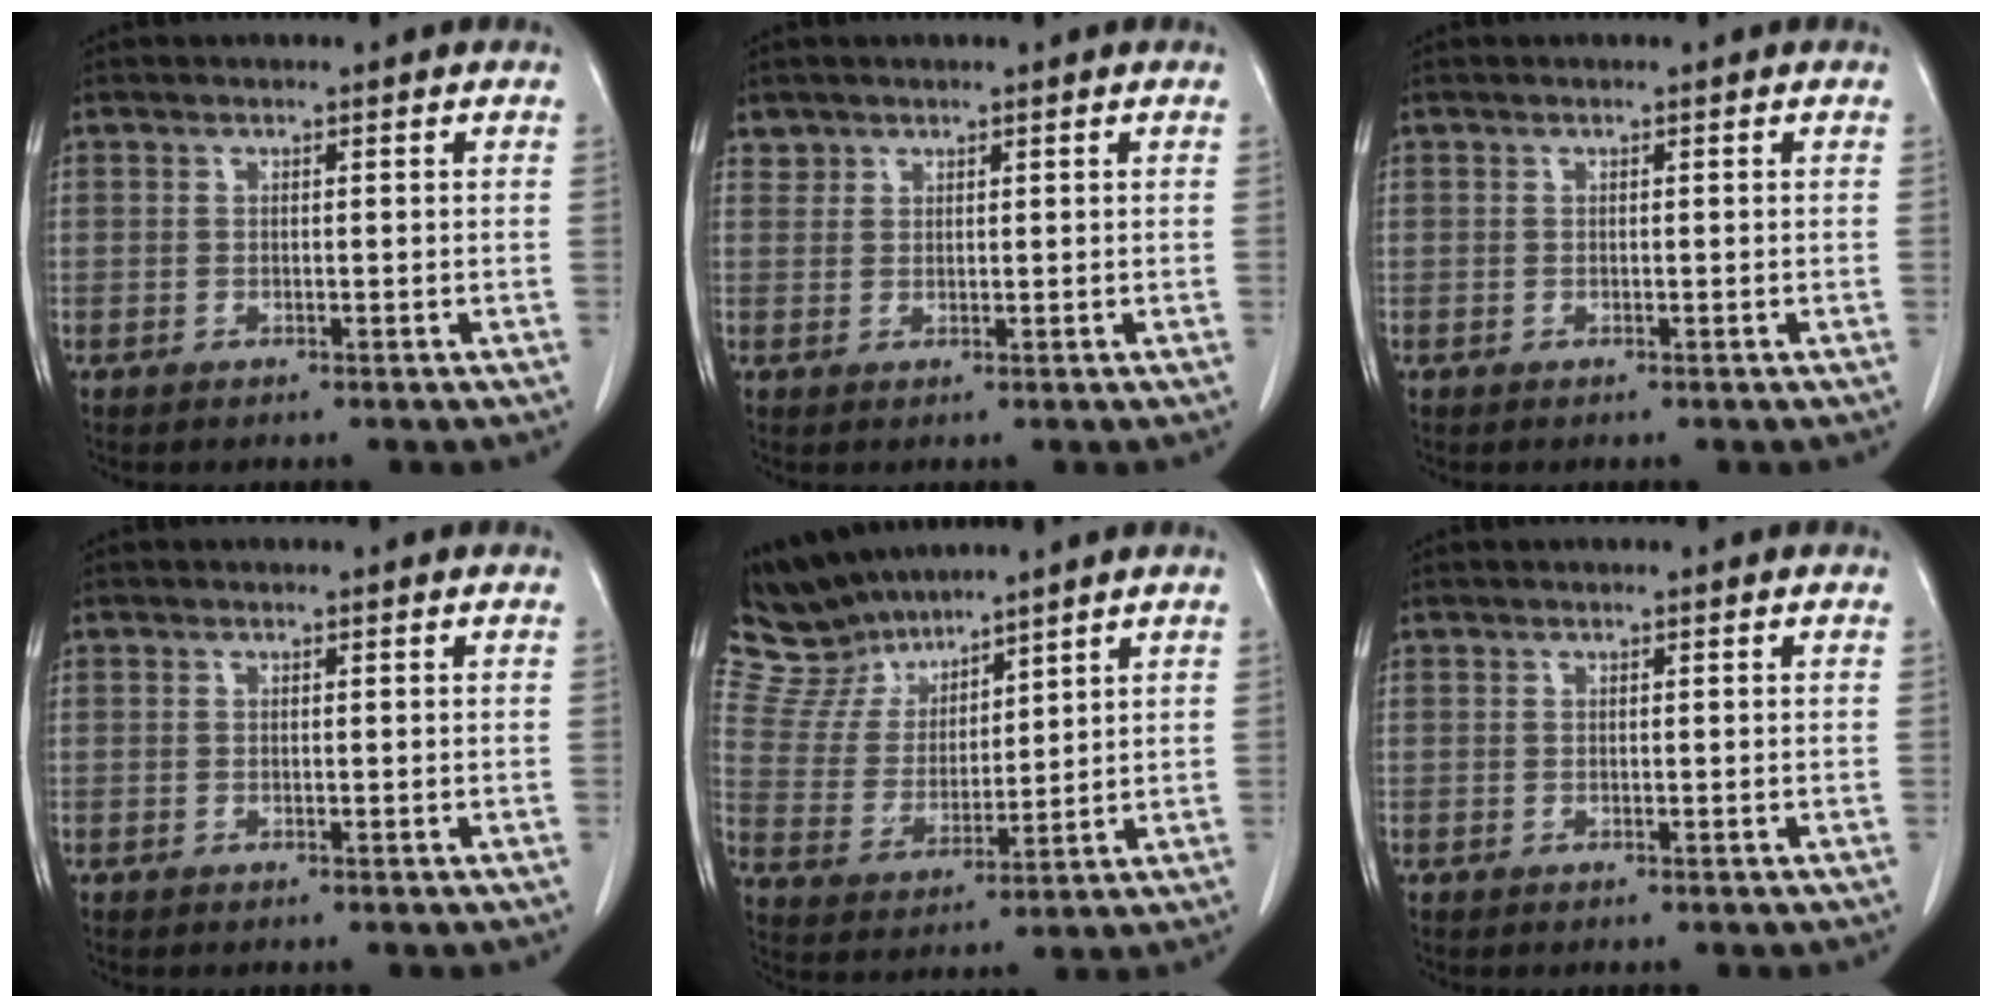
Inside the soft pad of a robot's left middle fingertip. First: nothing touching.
{"total": 1.4, "force": [1.1, 0.8, -0.3], "torque": [0.013, 0.005, 0.017]}
{"total": 0.0}
{"total": 0.0}
{"total": 10.0, "force": [9.3, 3.1, 1.9], "torque": [-0.055, 0.016, 0.193]}
{"total": 0.0}